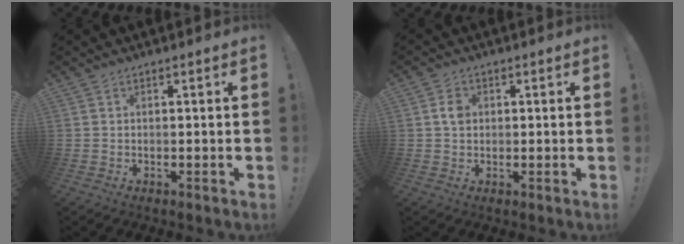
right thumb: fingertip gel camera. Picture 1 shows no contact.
{"total": 3.6, "force": [0.5, 2.7, 2.3], "torque": [-0.029, 0.000, 0.008]}